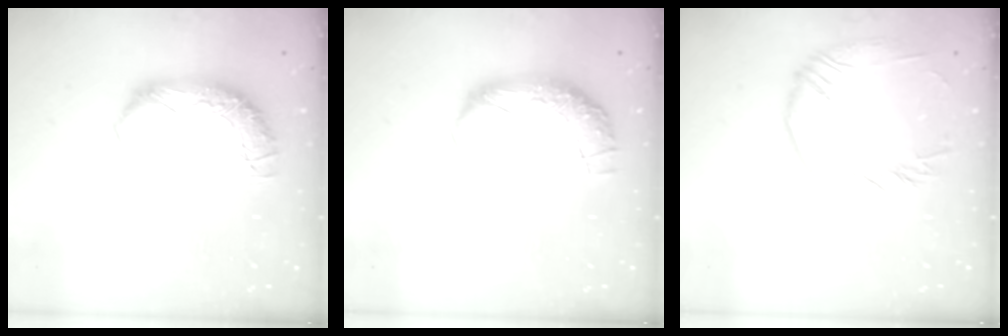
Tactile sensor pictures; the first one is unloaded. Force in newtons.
{"total": 2.3, "press": 0.9, "slide": 2.1}
{"total": 2.0, "press": 1.6, "slide": 1.2}